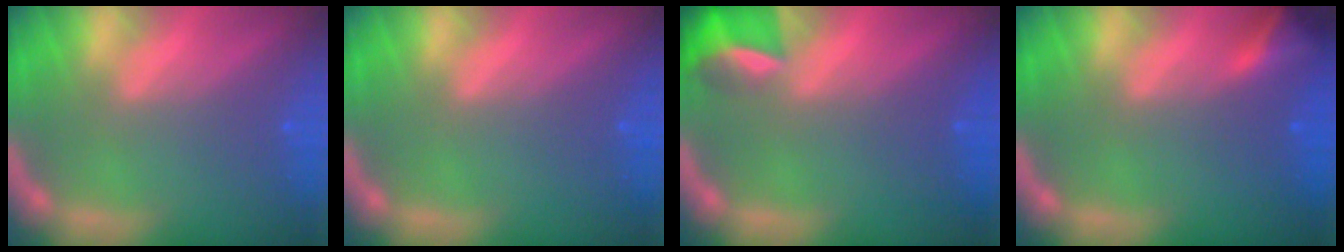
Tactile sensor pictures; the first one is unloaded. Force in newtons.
{"total": 0.0}
{"total": 4.9}
{"total": 2.9}